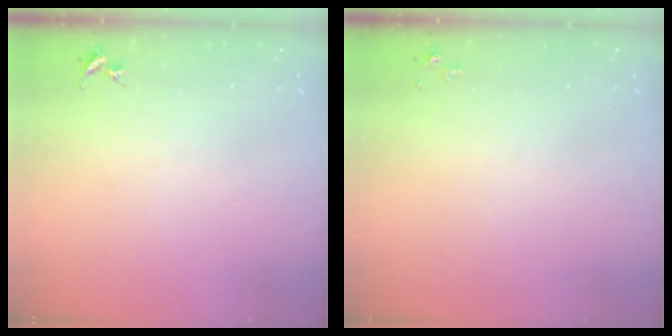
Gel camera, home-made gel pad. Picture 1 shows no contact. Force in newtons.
{"total": 2.8, "press": 2.8, "slide": 0.4}